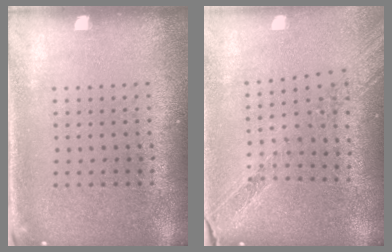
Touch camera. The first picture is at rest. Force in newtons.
{"total": 1.1, "press": 1.1, "slide": 0.1}